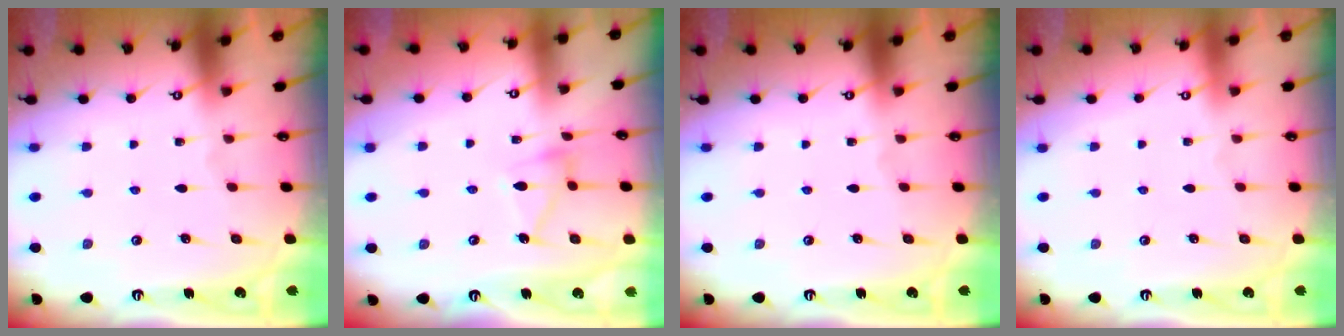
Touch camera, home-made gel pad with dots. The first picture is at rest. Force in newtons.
{"total": 9.2, "press": 9.2, "slide": 0.6}
{"total": 0.0}
{"total": 3.9, "press": 3.9, "slide": 0.1}